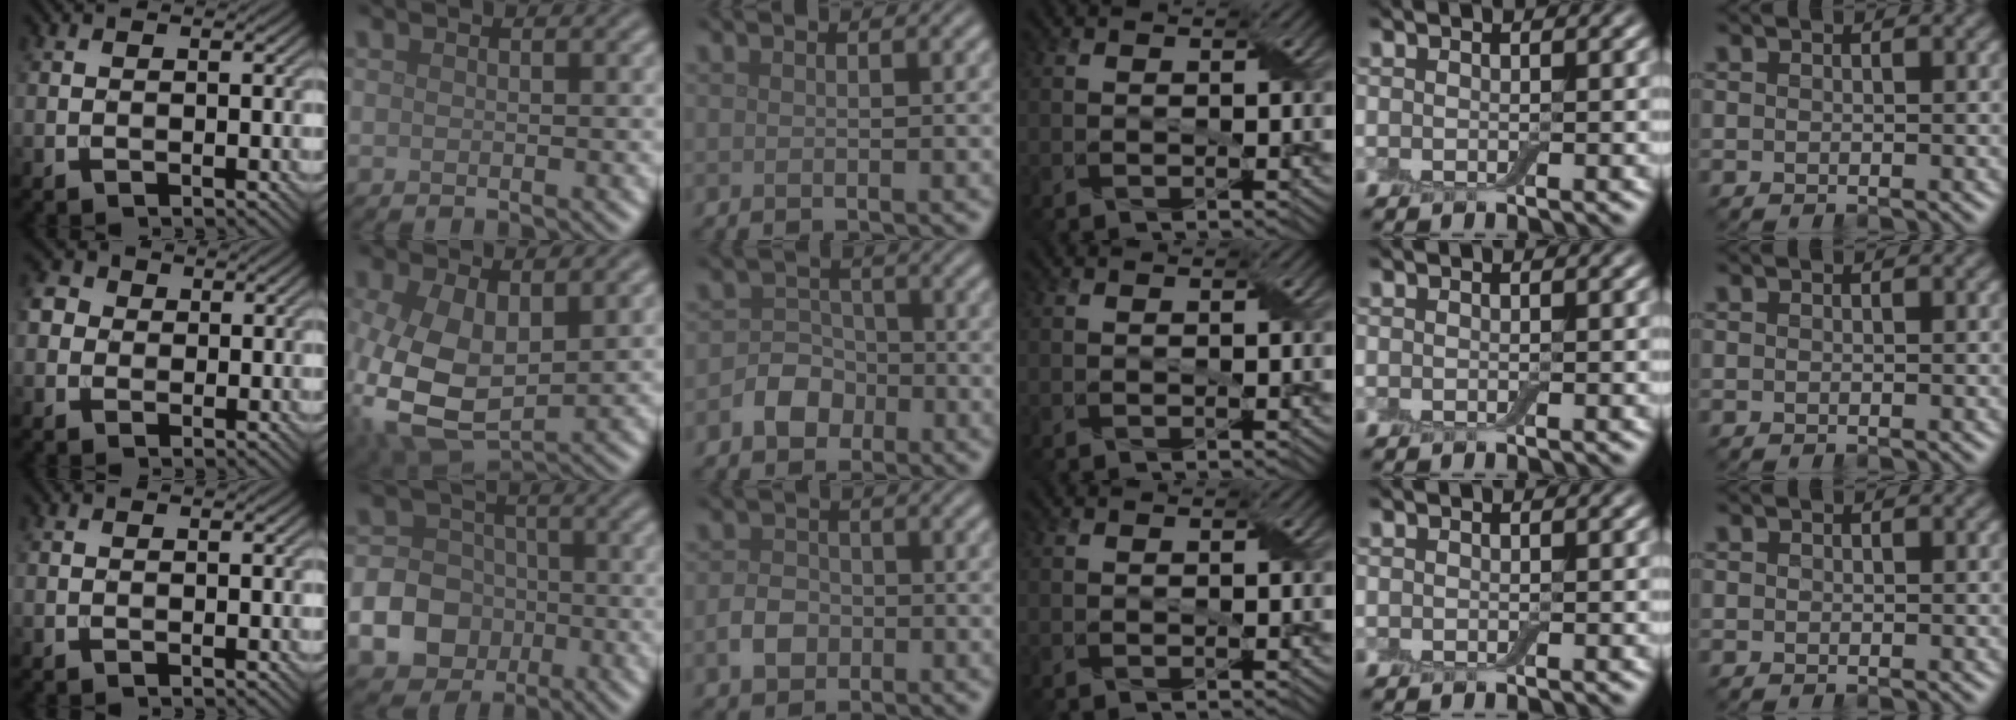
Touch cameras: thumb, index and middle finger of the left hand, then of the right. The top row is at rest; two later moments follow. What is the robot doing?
{"motion": "fold", "object": "aluminum foil"}